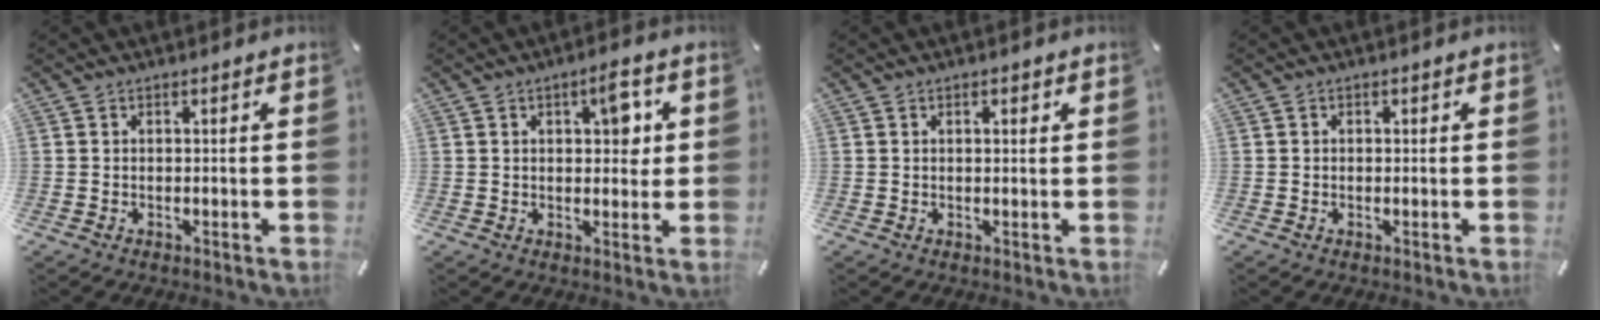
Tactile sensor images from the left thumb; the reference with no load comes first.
{"total": 7.2, "force": [2.0, 3.5, 5.9], "torque": [-0.068, -0.008, 0.025]}
{"total": 1.1, "force": [0.4, 0.4, 0.9], "torque": [-0.019, 0.004, 0.005]}
{"total": 0.6, "force": [0.0, 0.6, 0.1], "torque": [-0.001, 0.005, -0.002]}